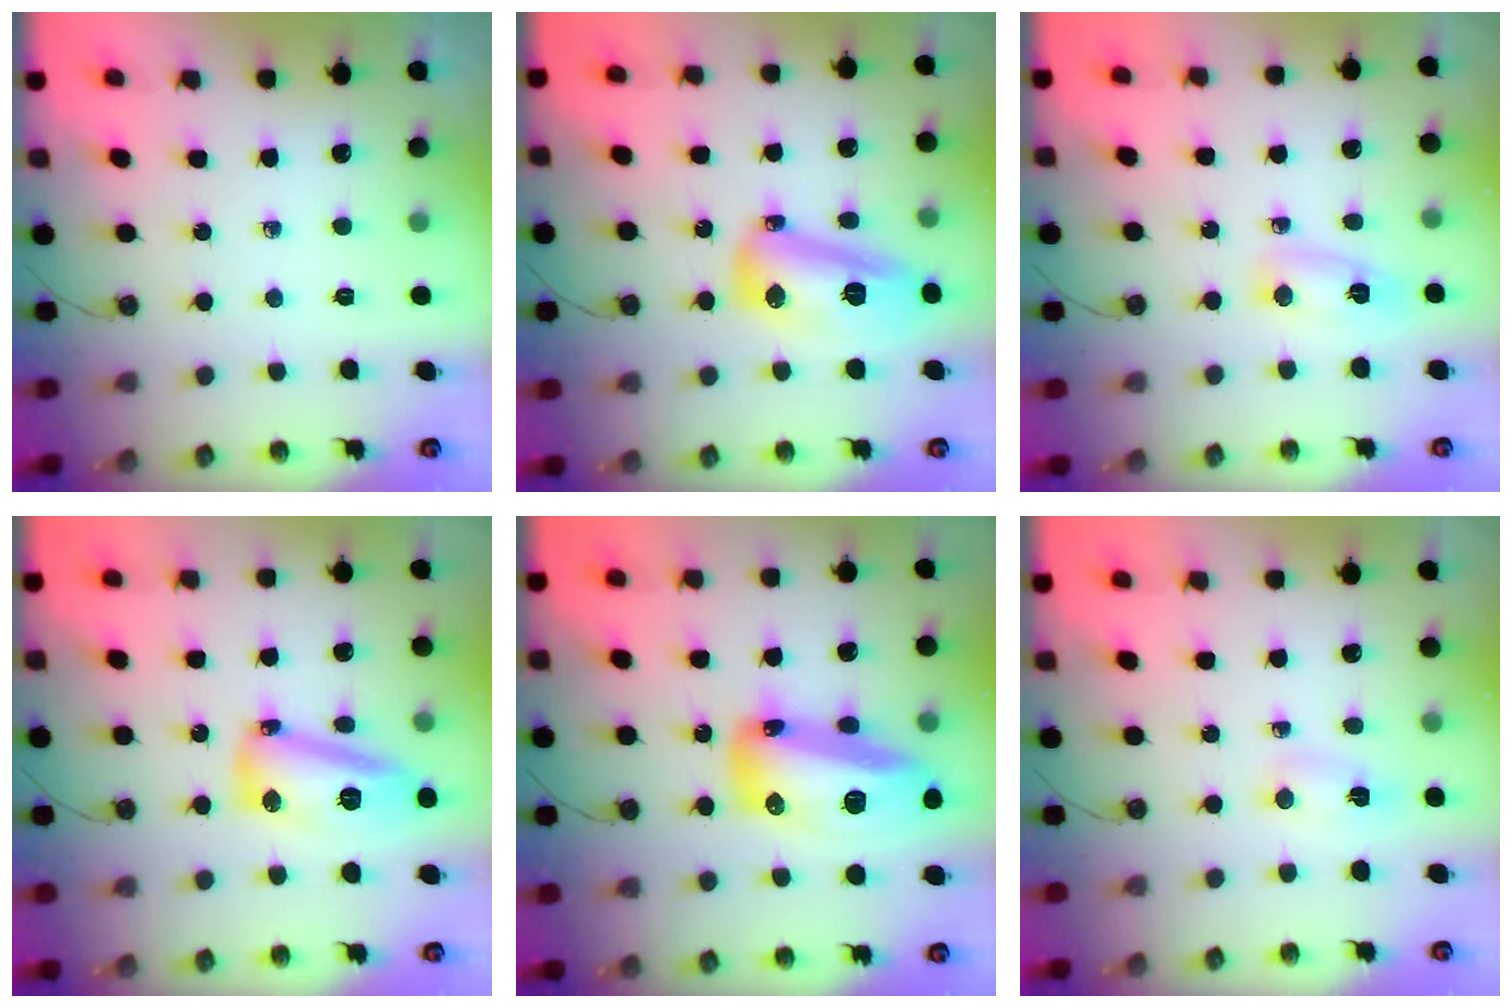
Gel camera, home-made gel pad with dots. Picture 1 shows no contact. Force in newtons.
{"total": 14.9, "press": 14.8, "slide": 1.2}
{"total": 4.6, "press": 4.5, "slide": 1.0}
{"total": 13.0, "press": 12.9, "slide": 1.2}
{"total": 19.2, "press": 19.1, "slide": 2.5}
{"total": 2.9, "press": 1.6, "slide": 2.4}